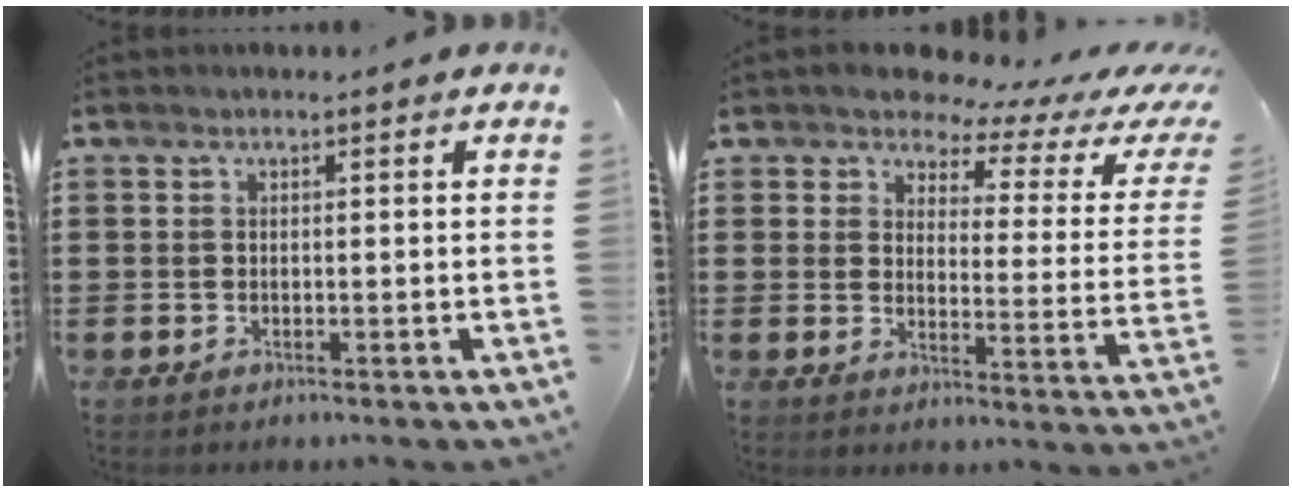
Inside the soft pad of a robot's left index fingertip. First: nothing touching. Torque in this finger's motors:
{"motor_torque": [2.14, 0.00, 0.62, 0.01]}